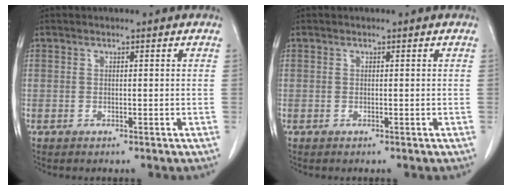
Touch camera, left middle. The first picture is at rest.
{"total": 0.0}